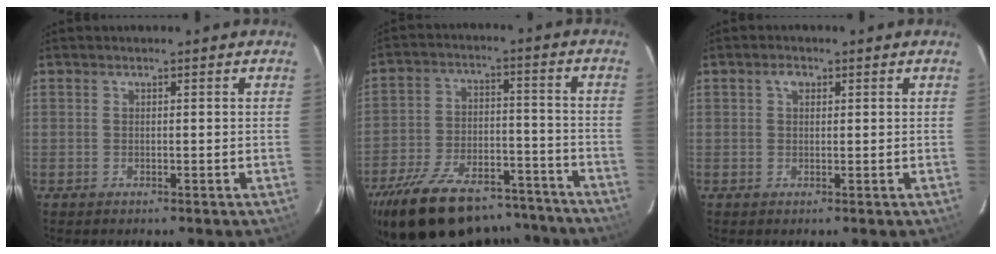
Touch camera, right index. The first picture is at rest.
{"total": 27.3, "force": [-22.0, 10.7, 12.1], "torque": [-0.245, 0.006, -0.313]}
{"total": 1.8, "force": [0.7, 1.2, 1.1], "torque": [-0.018, 0.009, 0.011]}